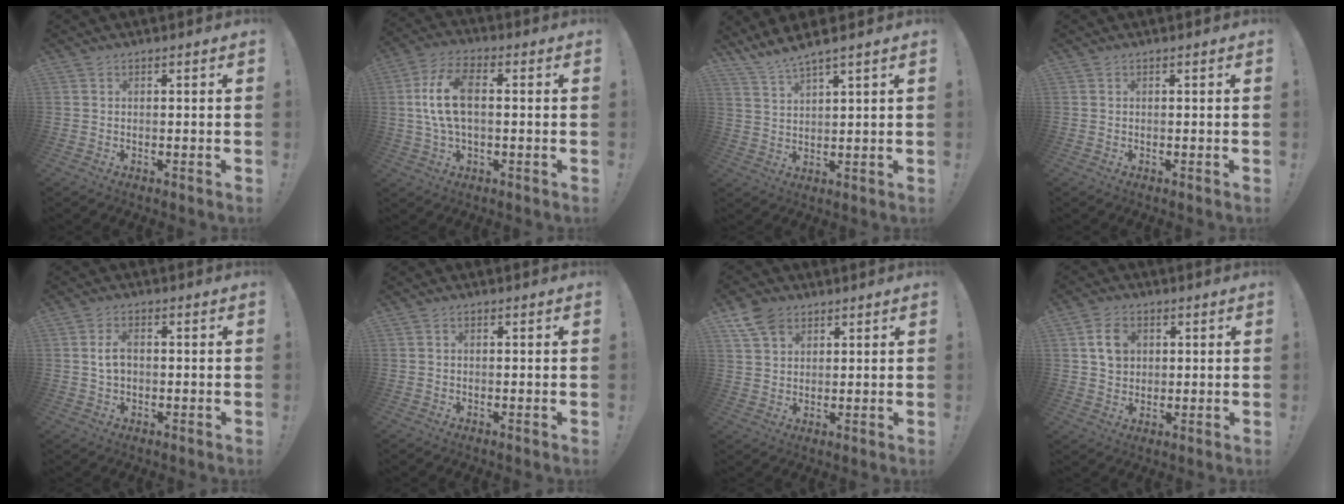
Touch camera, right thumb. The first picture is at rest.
{"total": 11.5, "force": [1.1, 5.8, 9.9], "torque": [-0.198, 0.002, 0.021]}
{"total": 5.1, "force": [4.7, -0.3, 2.1], "torque": [-0.053, -0.027, 0.086]}
{"total": 0.0}
{"total": 4.1, "force": [0.4, 2.3, 3.3], "torque": [-0.048, 0.001, 0.005]}
{"total": 0.6, "force": [0.0, 0.4, 0.4], "torque": [0.000, -0.001, -0.002]}
{"total": 8.1, "force": [4.9, 5.6, 3.1], "torque": [-0.057, -0.018, 0.098]}
{"total": 7.5, "force": [2.4, 6.0, 3.8], "torque": [-0.055, 0.004, 0.047]}